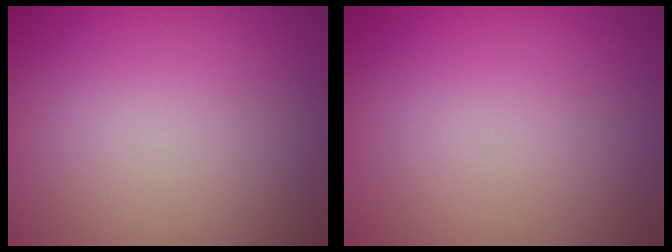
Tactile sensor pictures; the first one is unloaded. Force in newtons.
{"total": 0.0}